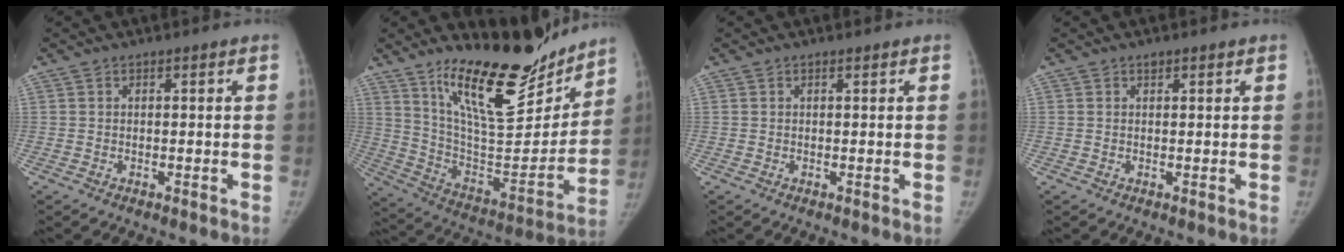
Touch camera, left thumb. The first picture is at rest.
{"total": 24.3, "force": [18.2, 8.1, 13.9], "torque": [-0.164, -0.115, 0.303]}
{"total": 0.0}
{"total": 0.6, "force": [0.5, 0.3, 0.2], "torque": [0.002, -0.003, 0.006]}